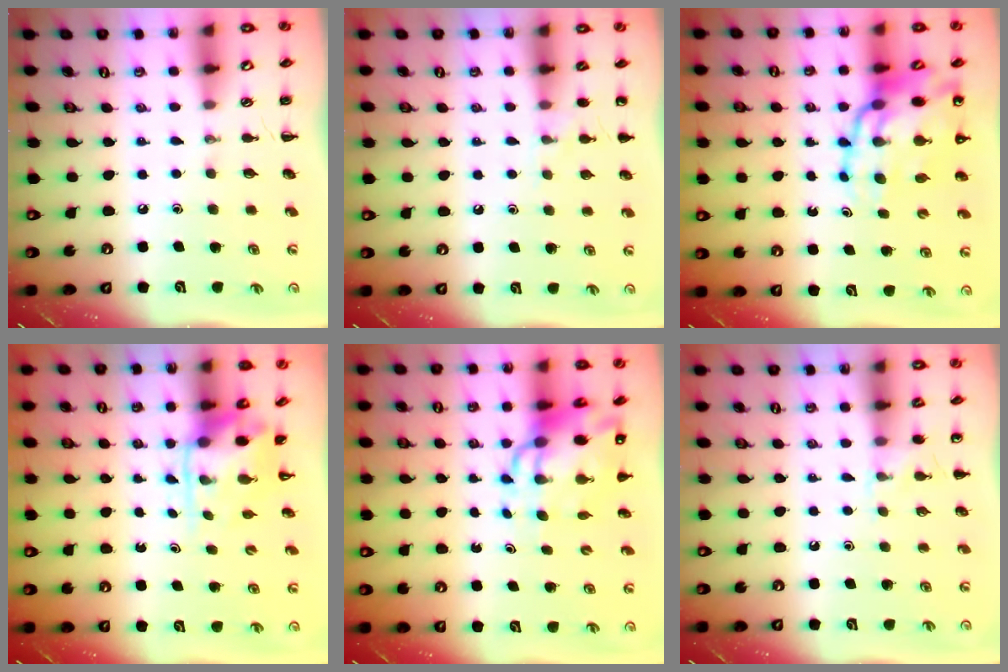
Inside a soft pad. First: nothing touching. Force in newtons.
{"total": 5.5, "press": 5.2, "slide": 1.7}
{"total": 18.2, "press": 17.5, "slide": 5.0}
{"total": 3.5, "press": 3.4, "slide": 0.8}
{"total": 11.1, "press": 10.6, "slide": 3.2}
{"total": 4.9, "press": 4.6, "slide": 1.7}